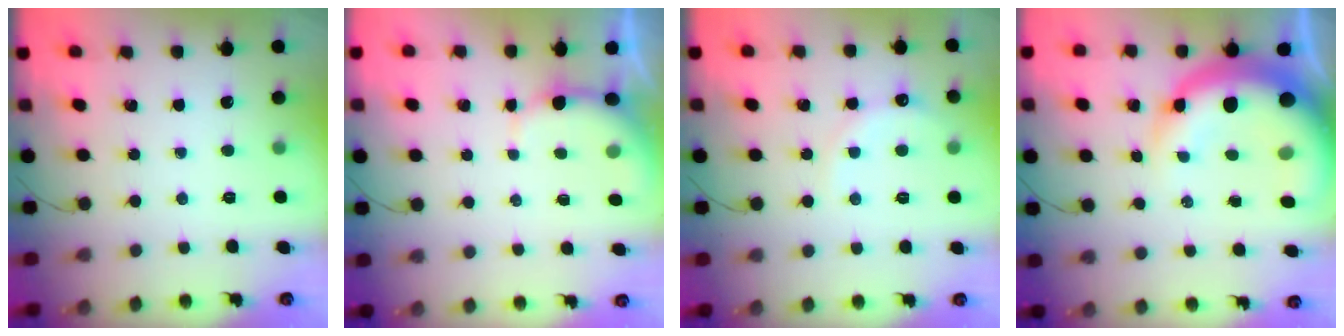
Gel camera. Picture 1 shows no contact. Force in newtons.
{"total": 3.2, "press": 3.1, "slide": 0.8}
{"total": 5.4, "press": 5.3, "slide": 1.0}
{"total": 18.1, "press": 17.6, "slide": 4.5}